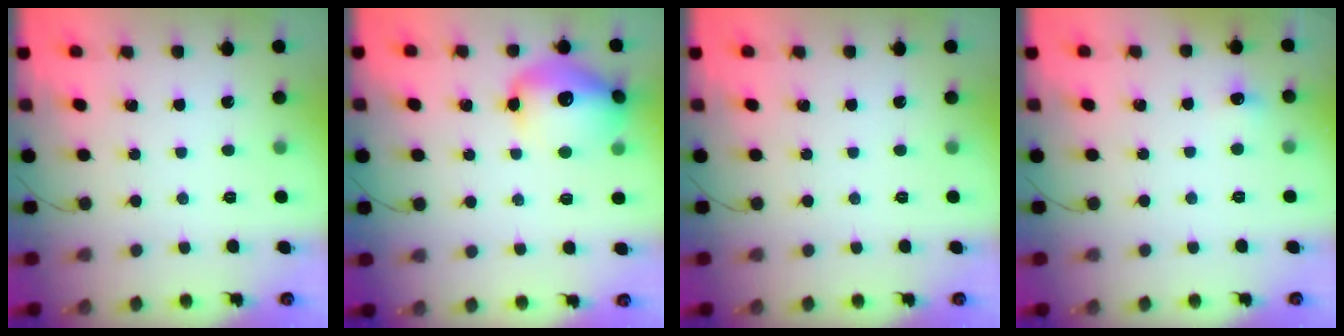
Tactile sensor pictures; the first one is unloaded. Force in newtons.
{"total": 15.0, "press": 14.9, "slide": 1.6}
{"total": 0.0}
{"total": 4.8, "press": 4.5, "slide": 1.4}